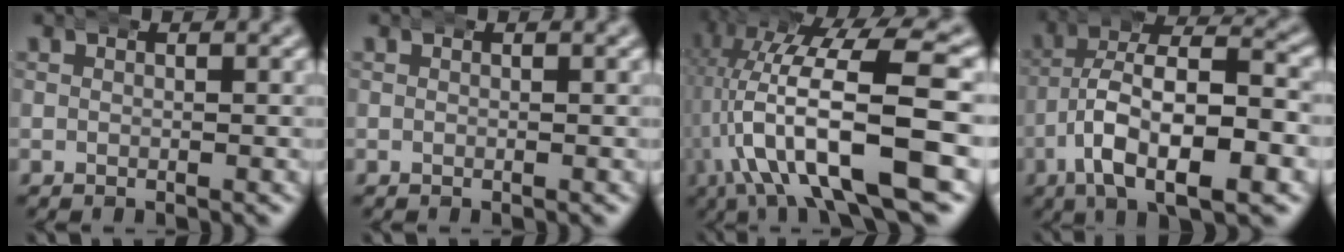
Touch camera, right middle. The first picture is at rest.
{"total": 0.0}
{"total": 11.5, "force": [-1.2, 4.7, 10.4], "torque": [-0.189, -0.007, -0.009]}
{"total": 9.5, "force": [-1.5, 4.9, 8.0], "torque": [-0.139, -0.020, -0.020]}